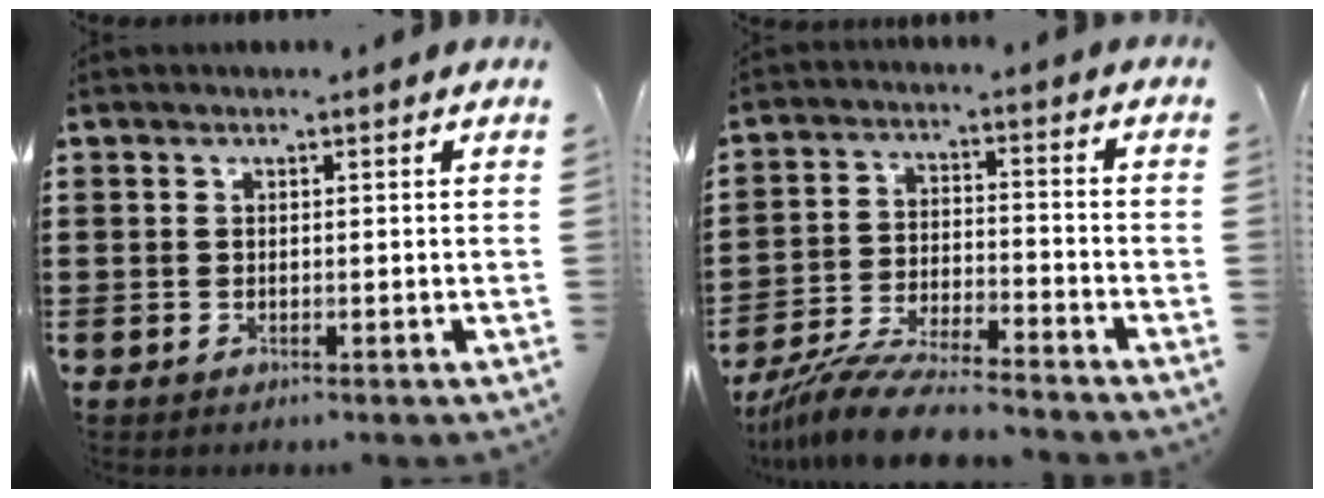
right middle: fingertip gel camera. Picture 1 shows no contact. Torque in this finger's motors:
{"motor_torque": [1.37, -0.76, 0.51, 0.15]}